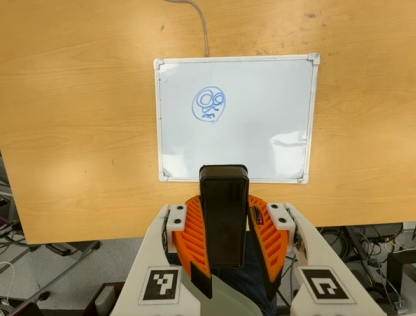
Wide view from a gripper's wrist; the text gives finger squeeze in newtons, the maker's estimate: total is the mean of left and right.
{"total": 9.3, "left": 7.5, "right": 11.1}